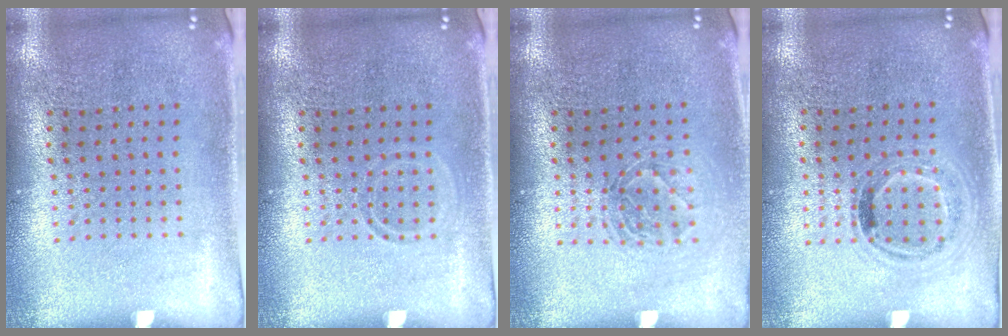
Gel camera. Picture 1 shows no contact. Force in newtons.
{"total": 0.8, "press": 0.8, "slide": 0.3}
{"total": 1.3, "press": 1.1, "slide": 0.6}
{"total": 1.0, "press": 0.9, "slide": 0.4}